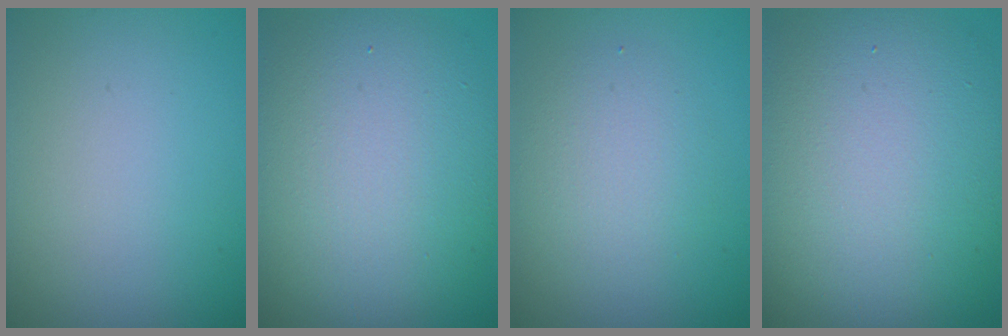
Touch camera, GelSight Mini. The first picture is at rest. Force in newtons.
{"total": 10.9, "press": 10.9, "slide": 0.6}
{"total": 2.8, "press": 2.8, "slide": 0.2}
{"total": 13.4, "press": 13.3, "slide": 0.8}